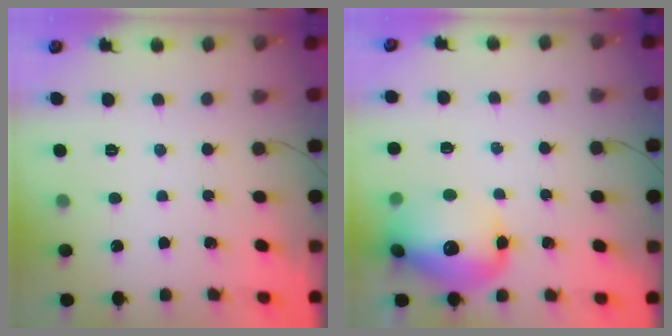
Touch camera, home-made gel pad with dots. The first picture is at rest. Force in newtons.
{"total": 16.9, "press": 16.3, "slide": 4.3}